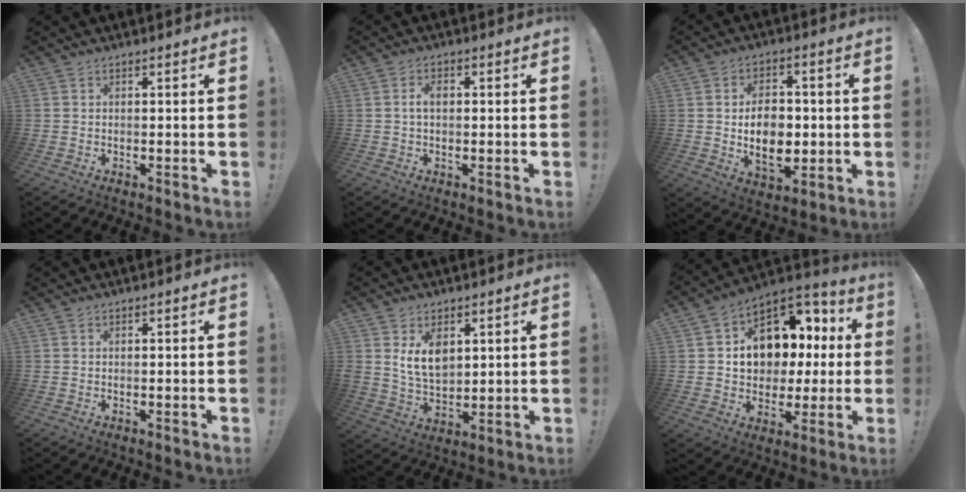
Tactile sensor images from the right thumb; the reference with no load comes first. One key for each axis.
{"total": 3.1, "fx": 0.1, "fy": 1.8, "fz": 2.4, "tx": -0.044, "ty": 0.009, "tz": 0.000}
{"total": 12.4, "fx": -0.4, "fy": 8.8, "fz": 8.7, "tx": -0.134, "ty": -0.008, "tz": -0.006}
{"total": 0.0}
{"total": 9.6, "fx": 4.3, "fy": 6.6, "fz": 5.5, "tx": -0.090, "ty": -0.024, "tz": 0.082}
{"total": 13.2, "fx": 2.9, "fy": 10.9, "fz": 7.0, "tx": -0.086, "ty": -0.022, "tz": 0.066}